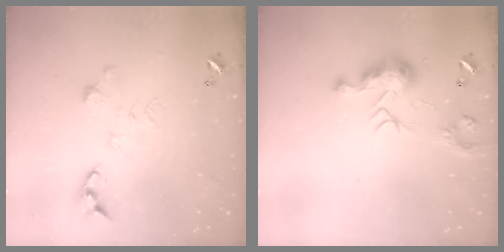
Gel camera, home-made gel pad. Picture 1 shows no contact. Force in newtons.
{"total": 9.4, "press": 9.4, "slide": 0.8}